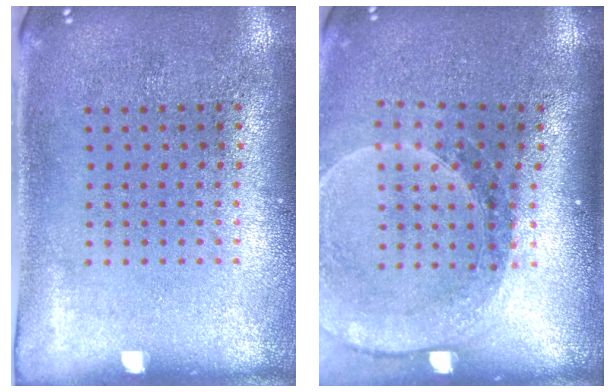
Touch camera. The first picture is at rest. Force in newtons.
{"total": 1.7, "press": 1.7, "slide": 0.2}